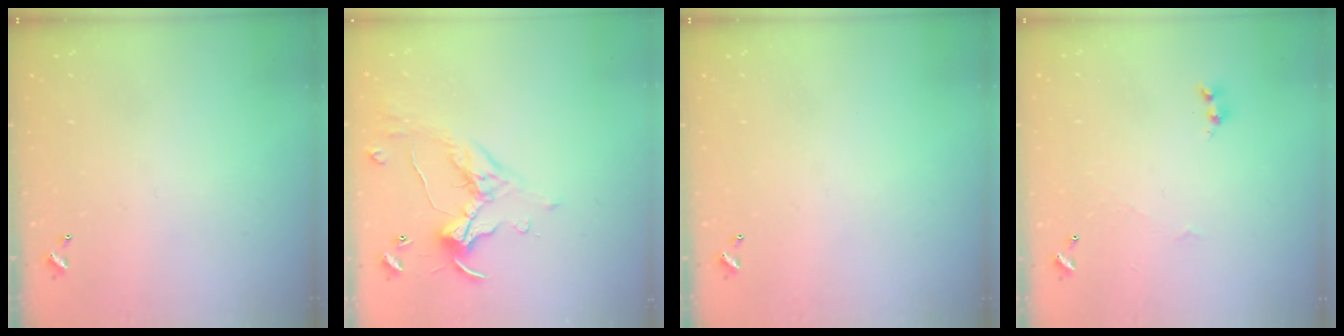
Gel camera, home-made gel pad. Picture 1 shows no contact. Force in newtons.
{"total": 1.5, "press": 1.5, "slide": 0.2}
{"total": 0.0}
{"total": 1.6, "press": 1.5, "slide": 0.4}